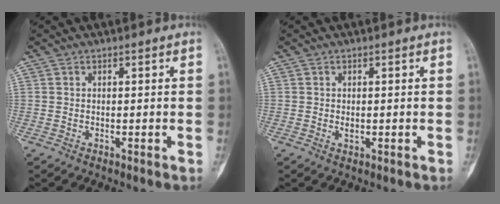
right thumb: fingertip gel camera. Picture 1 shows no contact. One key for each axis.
{"total": 0.9, "fx": 0.1, "fy": 0.6, "fz": 0.7, "tx": -0.006, "ty": -0.001, "tz": 0.002}